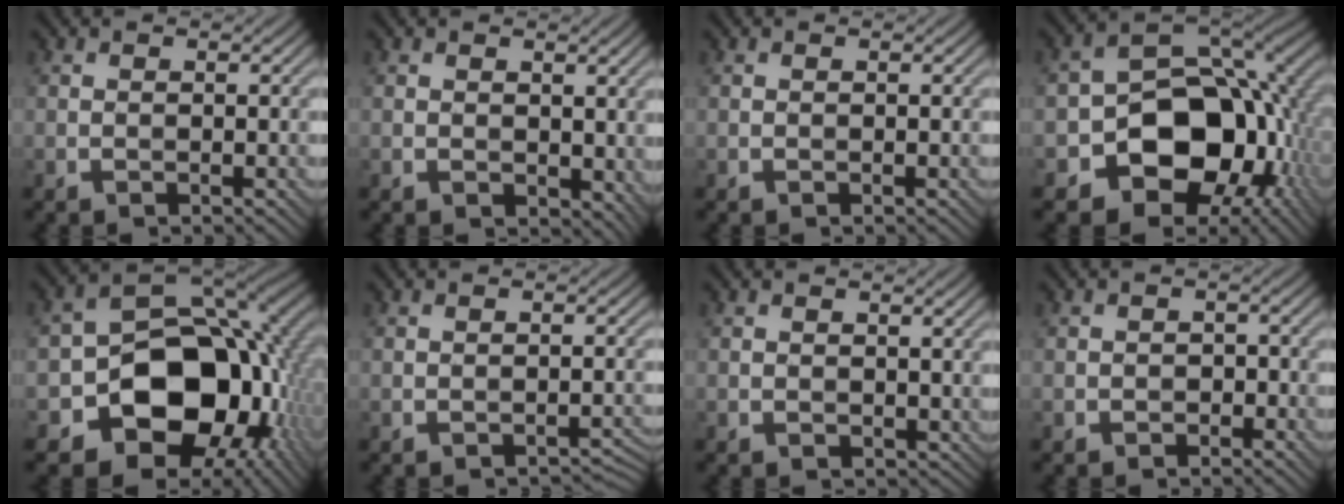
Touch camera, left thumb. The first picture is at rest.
{"total": 2.3, "force": [0.9, 1.6, 1.4], "torque": [-0.027, -0.007, 0.019]}
{"total": 0.0}
{"total": 15.5, "force": [-4.8, 11.5, 9.3], "torque": [-0.136, -0.031, -0.086]}
{"total": 17.3, "force": [-4.9, 13.0, 10.3], "torque": [-0.158, -0.033, -0.078]}
{"total": 1.2, "force": [-1.0, 0.3, 0.6], "torque": [-0.006, 0.002, -0.013]}
{"total": 0.8, "force": [0.5, 0.6, 0.2], "torque": [-0.006, -0.005, 0.012]}
{"total": 1.4, "force": [-0.6, 1.1, 0.5], "torque": [-0.001, 0.000, -0.012]}